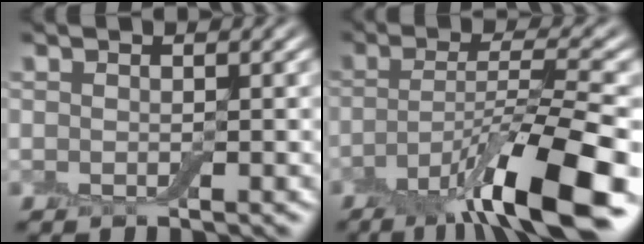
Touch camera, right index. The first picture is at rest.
{"total": 11.0, "force": [-5.9, 2.2, 9.1], "torque": [-0.138, 0.002, -0.105]}